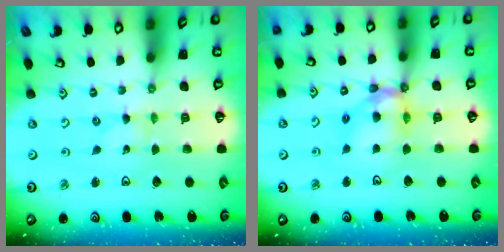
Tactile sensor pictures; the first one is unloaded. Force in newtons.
{"total": 12.5, "press": 12.4, "slide": 1.5}